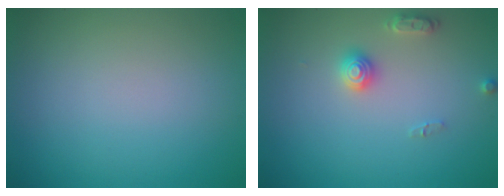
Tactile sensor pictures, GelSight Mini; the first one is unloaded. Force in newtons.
{"total": 2.2, "press": 2.2, "slide": 0.1}